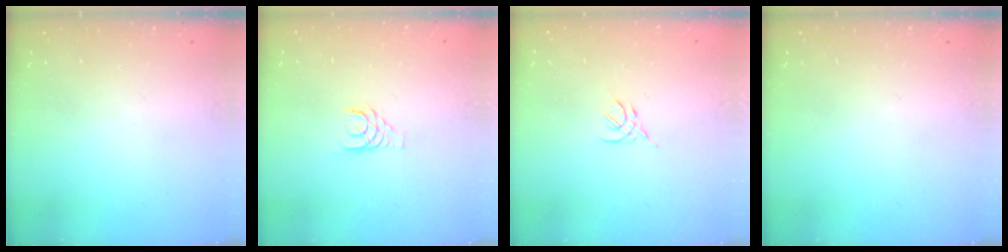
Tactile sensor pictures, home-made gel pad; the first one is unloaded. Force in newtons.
{"total": 3.8, "press": 3.8, "slide": 0.4}
{"total": 3.1, "press": 3.0, "slide": 0.8}
{"total": 0.0}